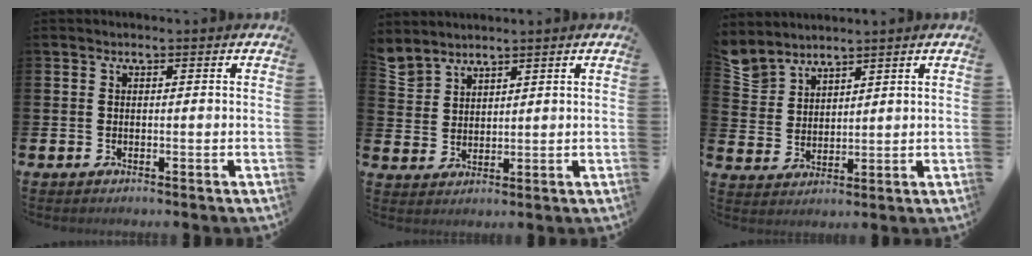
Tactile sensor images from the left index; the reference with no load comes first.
{"total": 3.6, "force": [3.5, 0.7, -0.2], "torque": [-0.006, -0.016, 0.067]}
{"total": 4.4, "force": [4.2, 1.1, -0.2], "torque": [-0.020, -0.019, 0.082]}